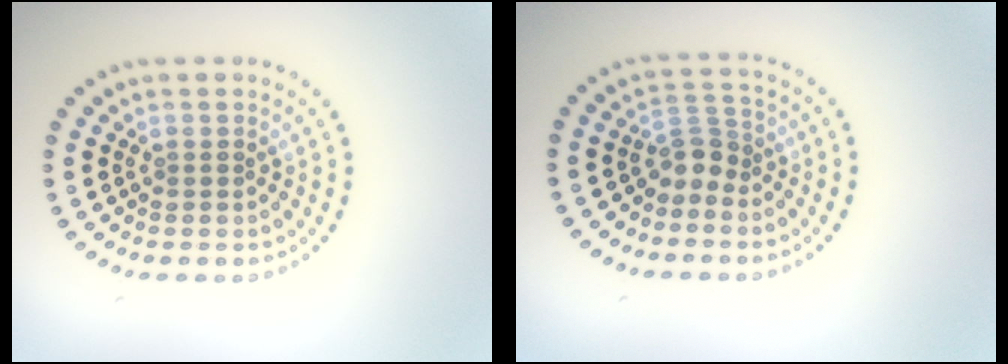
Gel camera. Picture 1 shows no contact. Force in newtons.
{"total": 2.2, "press": 1.6, "slide": 1.5}